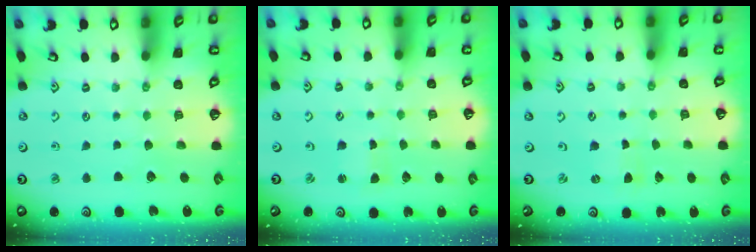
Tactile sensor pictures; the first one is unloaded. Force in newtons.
{"total": 0.9, "press": 0.9, "slide": 0.1}
{"total": 0.0}